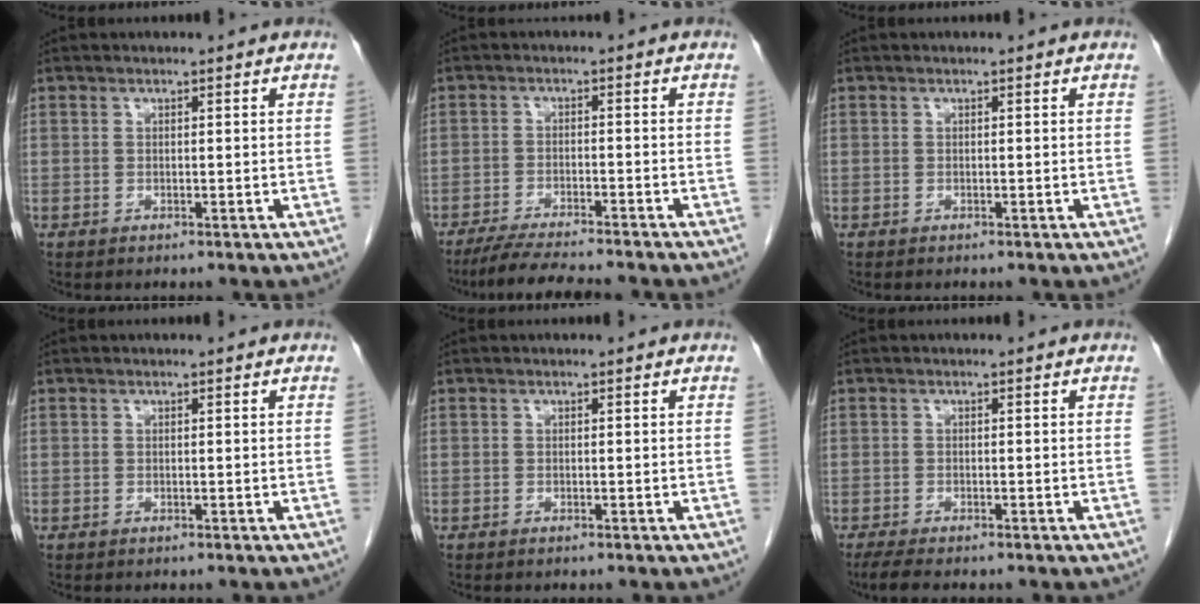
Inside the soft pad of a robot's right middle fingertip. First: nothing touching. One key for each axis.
{"total": 9.8, "fx": -8.6, "fy": 0.2, "fz": 4.7, "tx": -0.070, "ty": -0.022, "tz": -0.135}
{"total": 0.0}
{"total": 0.0}
{"total": 0.0}
{"total": 3.2, "fx": -2.5, "fy": 0.4, "fz": 1.9, "tx": -0.038, "ty": -0.010, "tz": -0.041}